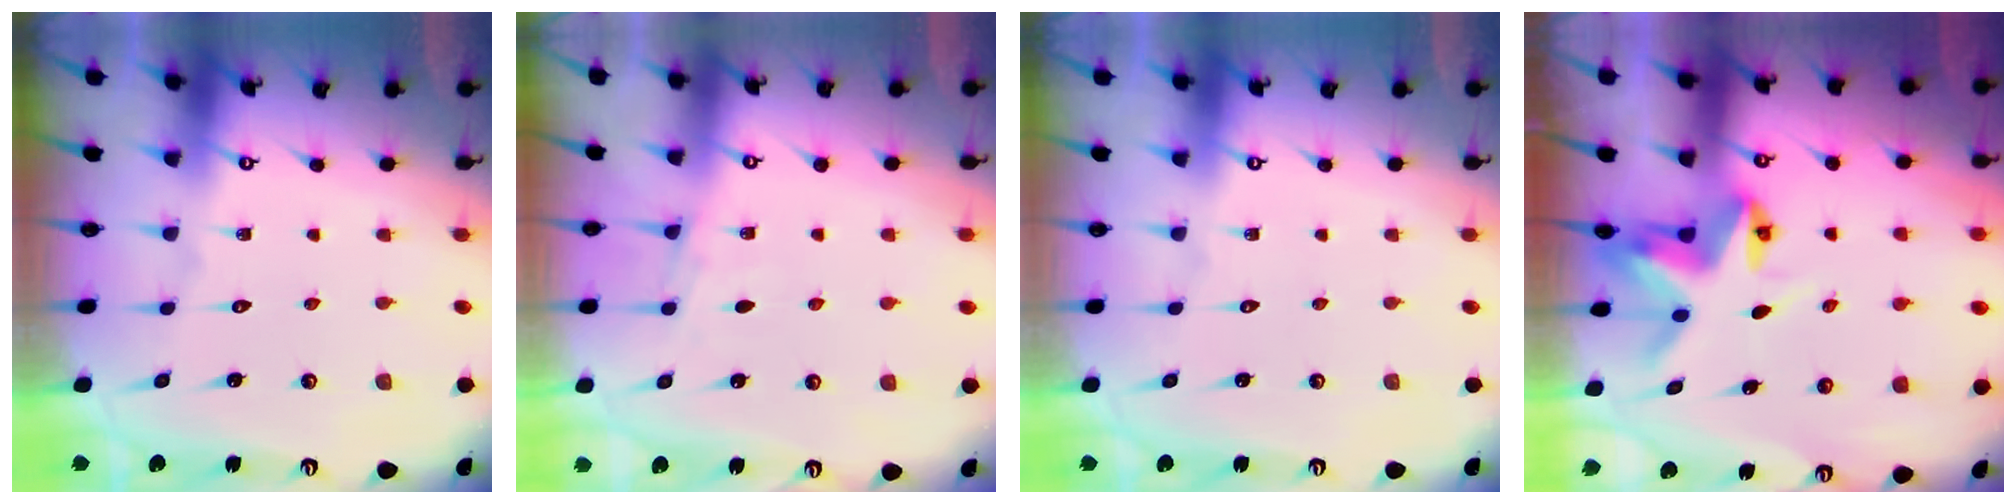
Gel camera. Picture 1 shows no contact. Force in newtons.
{"total": 4.1, "press": 4.1, "slide": 0.4}
{"total": 0.0}
{"total": 4.8, "press": 4.8, "slide": 0.5}